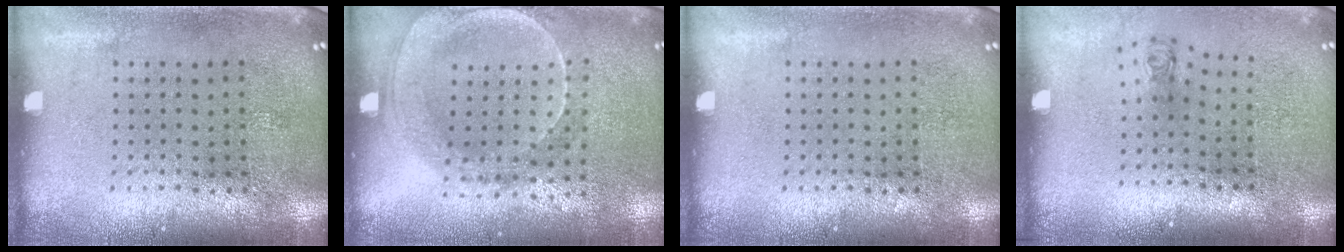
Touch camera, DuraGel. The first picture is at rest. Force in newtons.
{"total": 1.8, "press": 1.8, "slide": 0.5}
{"total": 0.0}
{"total": 0.7, "press": 0.3, "slide": 0.6}